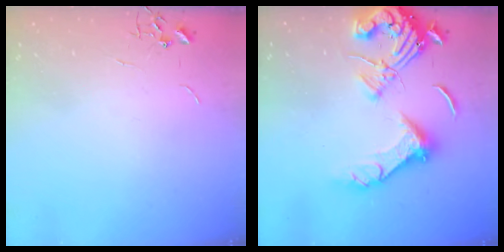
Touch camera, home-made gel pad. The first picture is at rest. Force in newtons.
{"total": 17.0, "press": 16.9, "slide": 2.3}